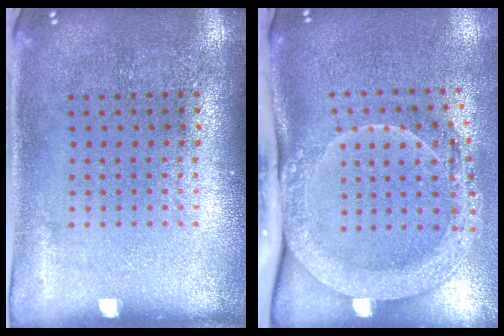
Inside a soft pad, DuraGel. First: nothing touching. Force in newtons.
{"total": 2.1, "press": 2.0, "slide": 0.8}